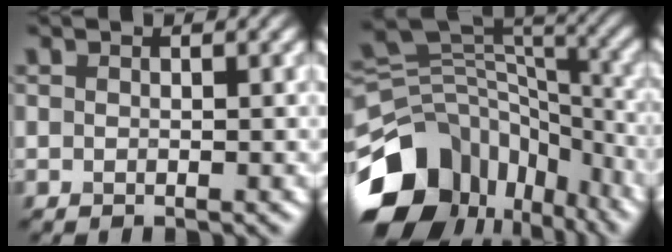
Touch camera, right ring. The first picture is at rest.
{"total": 12.9, "force": [-6.7, 9.0, 6.3], "torque": [-0.141, 0.003, -0.105]}